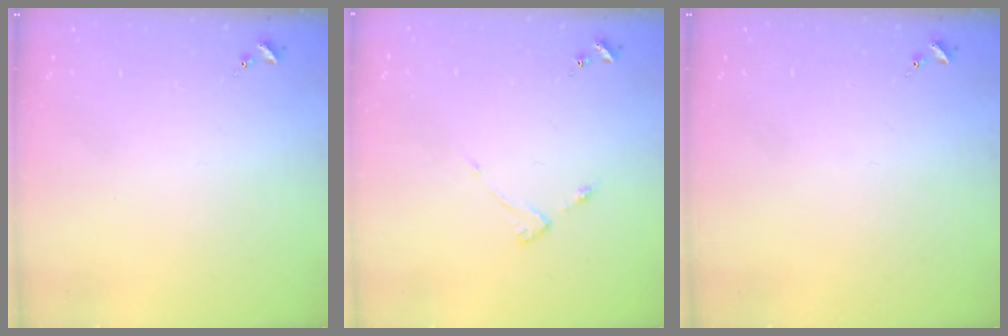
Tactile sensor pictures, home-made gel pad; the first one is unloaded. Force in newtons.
{"total": 2.8, "press": 2.7, "slide": 0.5}
{"total": 0.0}